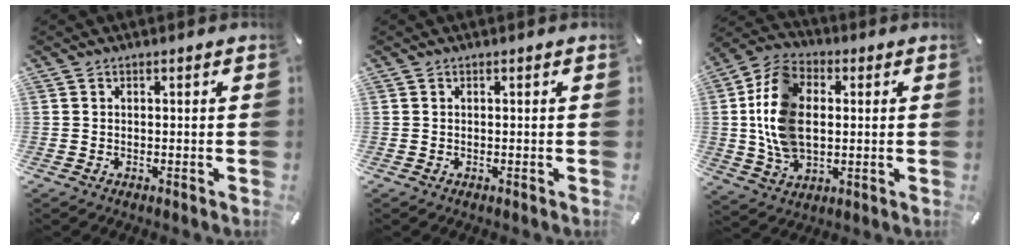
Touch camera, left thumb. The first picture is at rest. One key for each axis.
{"total": 0.0}
{"total": 14.9, "fx": 0.9, "fy": 10.6, "fz": 10.4, "tx": -0.237, "ty": 0.007, "tz": 0.016}